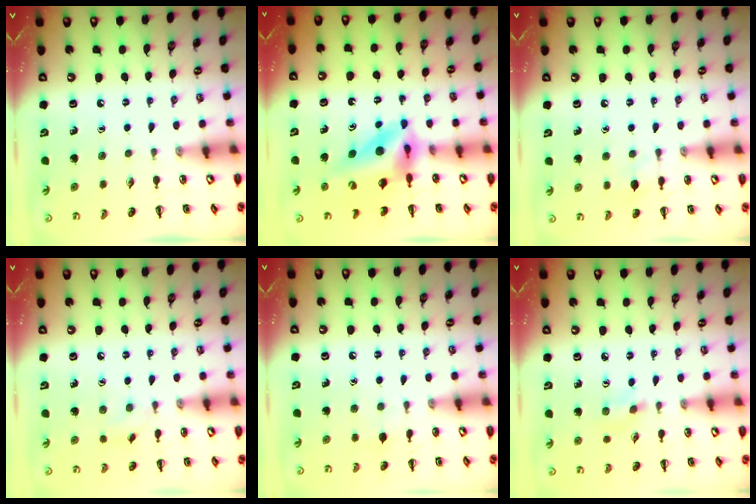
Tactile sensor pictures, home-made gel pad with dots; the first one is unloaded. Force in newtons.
{"total": 12.0, "press": 11.4, "slide": 3.7}
{"total": 5.0, "press": 5.0, "slide": 0.5}
{"total": 3.9, "press": 3.6, "slide": 1.6}
{"total": 5.3, "press": 5.1, "slide": 1.6}
{"total": 1.4, "press": 1.3, "slide": 0.4}